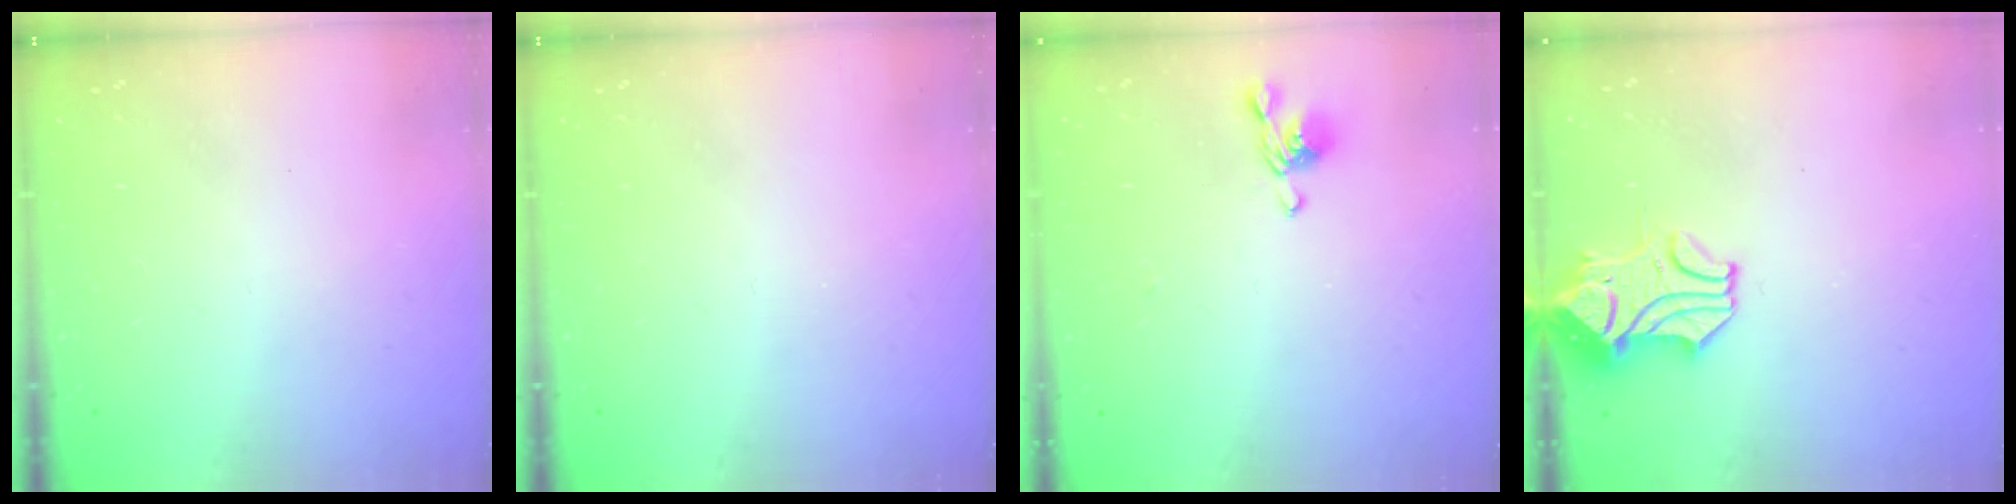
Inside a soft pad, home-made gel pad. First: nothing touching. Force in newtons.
{"total": 0.0}
{"total": 3.8, "press": 3.8, "slide": 0.6}
{"total": 1.7, "press": 1.4, "slide": 1.0}